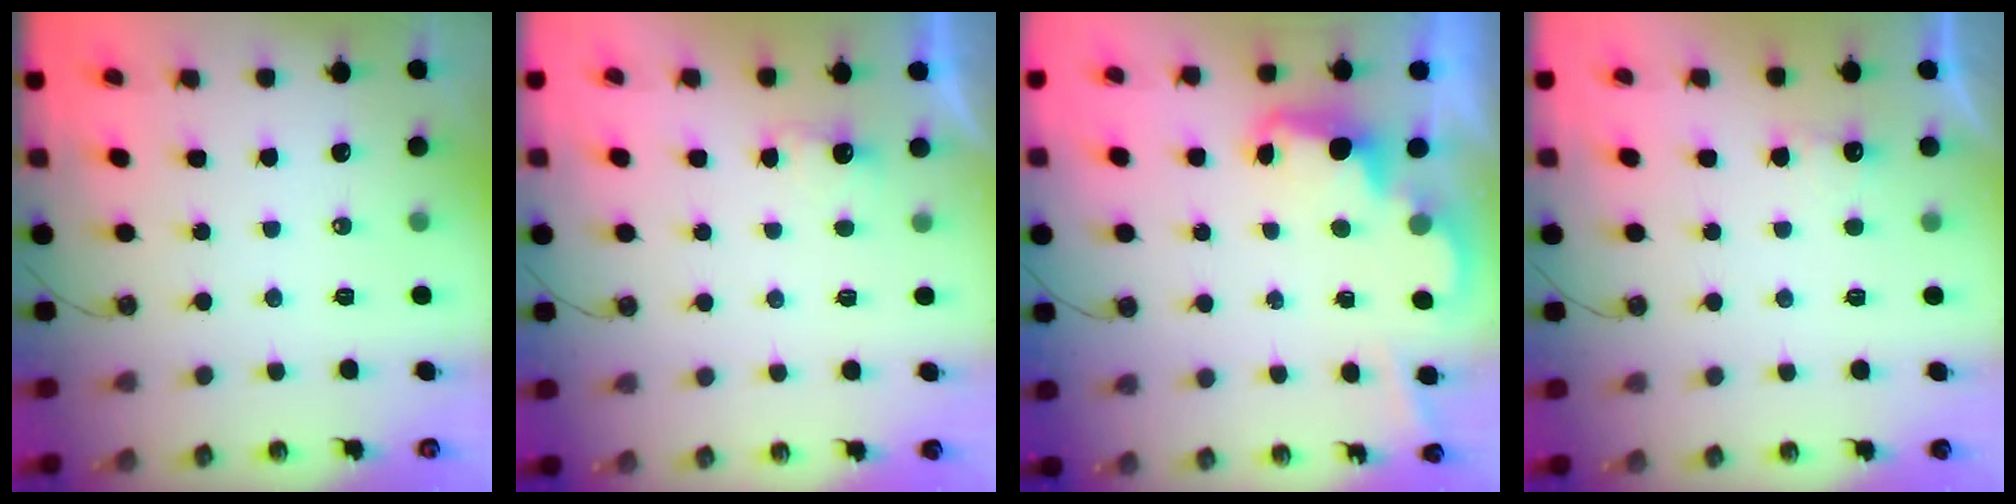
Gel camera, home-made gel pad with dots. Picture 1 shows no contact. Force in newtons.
{"total": 2.3, "press": 2.2, "slide": 0.9}
{"total": 2.3, "press": 2.3, "slide": 0.5}
{"total": 2.6, "press": 2.4, "slide": 0.9}